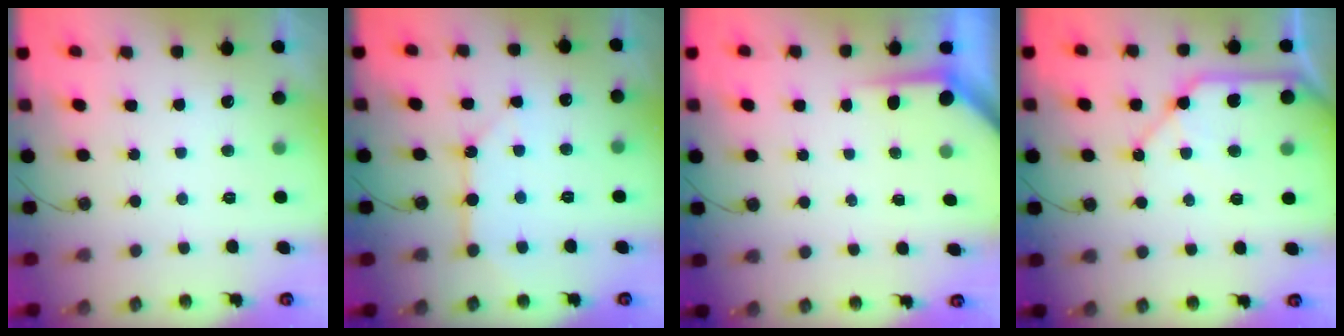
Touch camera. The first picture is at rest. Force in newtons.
{"total": 7.7, "press": 7.7, "slide": 0.8}
{"total": 3.7, "press": 3.7, "slide": 0.3}
{"total": 11.6, "press": 11.5, "slide": 1.4}